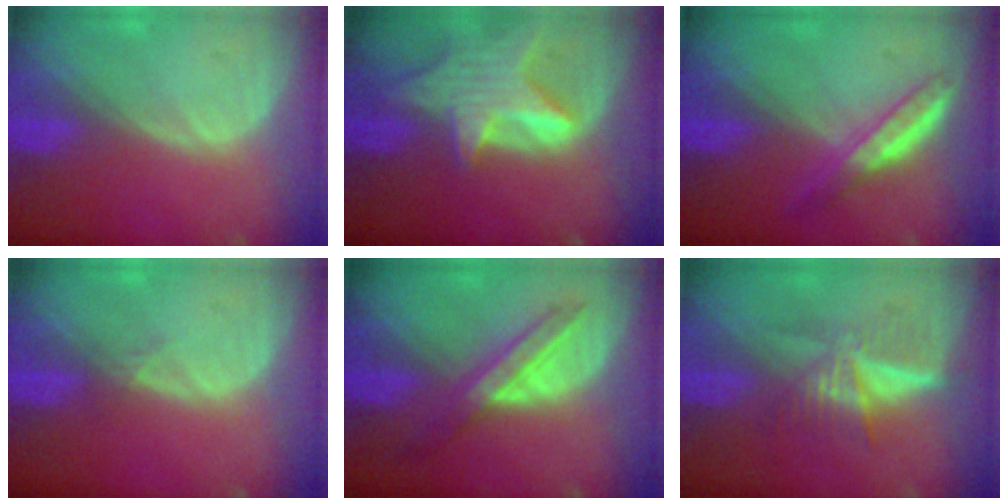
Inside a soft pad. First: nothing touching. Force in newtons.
{"total": 8.1, "press": 7.4, "slide": 3.4}
{"total": 4.9, "press": 4.5, "slide": 2.0}
{"total": 0.7, "press": 0.7, "slide": 0.2}
{"total": 5.9, "press": 5.7, "slide": 1.5}
{"total": 6.2, "press": 5.4, "slide": 3.0}